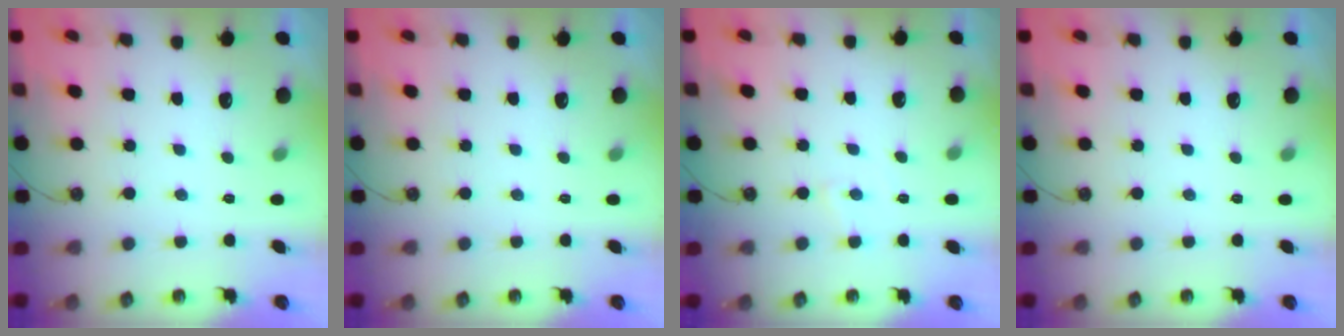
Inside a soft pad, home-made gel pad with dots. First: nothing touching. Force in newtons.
{"total": 0.0}
{"total": 3.8, "press": 3.7, "slide": 0.5}
{"total": 0.0}